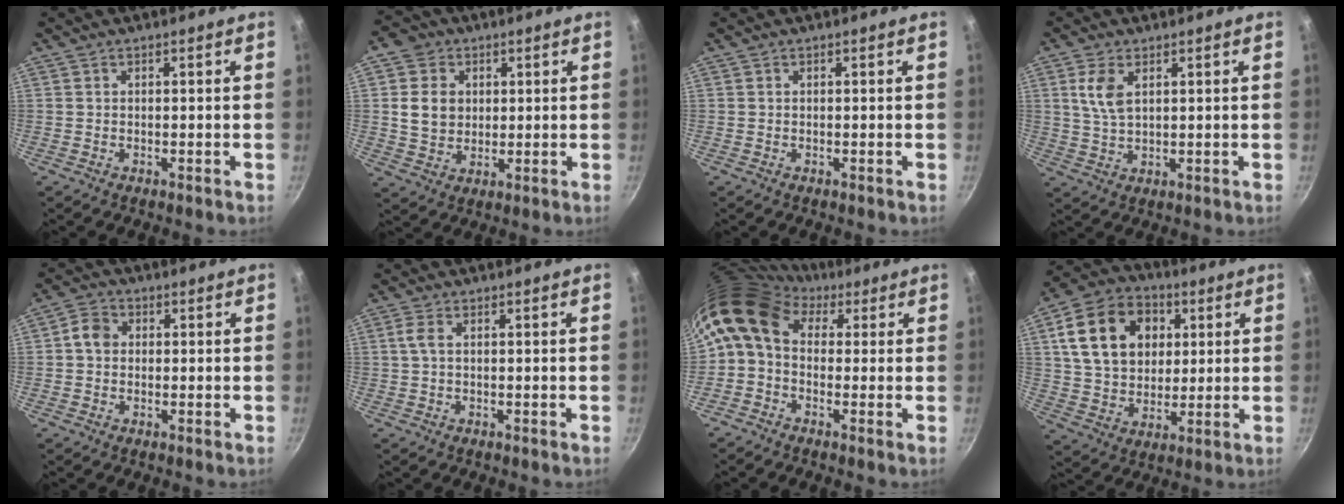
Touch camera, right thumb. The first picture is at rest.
{"total": 8.5, "force": [1.6, 7.3, 4.1], "torque": [-0.042, 0.001, 0.027]}
{"total": 0.0}
{"total": 5.5, "force": [2.1, 2.9, 4.2], "torque": [-0.082, -0.009, 0.043]}
{"total": 3.9, "force": [0.2, 3.3, 2.0], "torque": [-0.025, 0.009, -0.007]}
{"total": 2.1, "force": [0.4, 0.9, 1.8], "torque": [-0.042, 0.004, 0.008]}
{"total": 11.0, "force": [2.4, 8.1, 7.0], "torque": [-0.129, 0.027, 0.018]}
{"total": 18.5, "force": [5.0, 13.9, 11.1], "torque": [-0.172, 0.005, 0.083]}